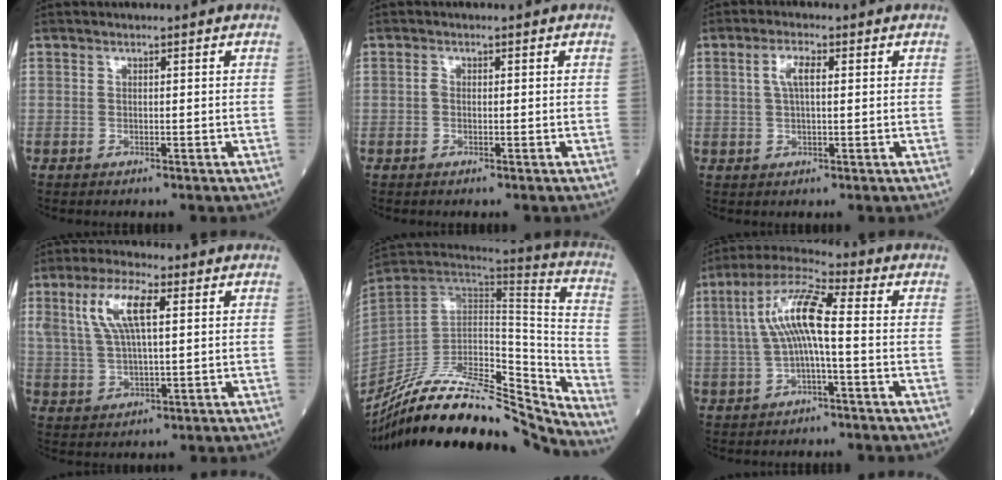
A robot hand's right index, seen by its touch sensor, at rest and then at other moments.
{"total": 0.6, "force": [-0.1, 0.4, 0.4], "torque": [-0.007, 0.003, -0.007]}
{"total": 3.5, "force": [1.0, 1.0, 3.2], "torque": [-0.067, 0.009, 0.020]}
{"total": 8.9, "force": [3.1, 2.5, 8.0], "torque": [-0.173, 0.017, 0.063]}
{"total": 27.4, "force": [-24.7, 4.0, 11.1], "torque": [-0.171, -0.008, -0.396]}
{"total": 9.6, "force": [0.3, 1.4, 9.5], "torque": [-0.193, 0.028, 0.001]}